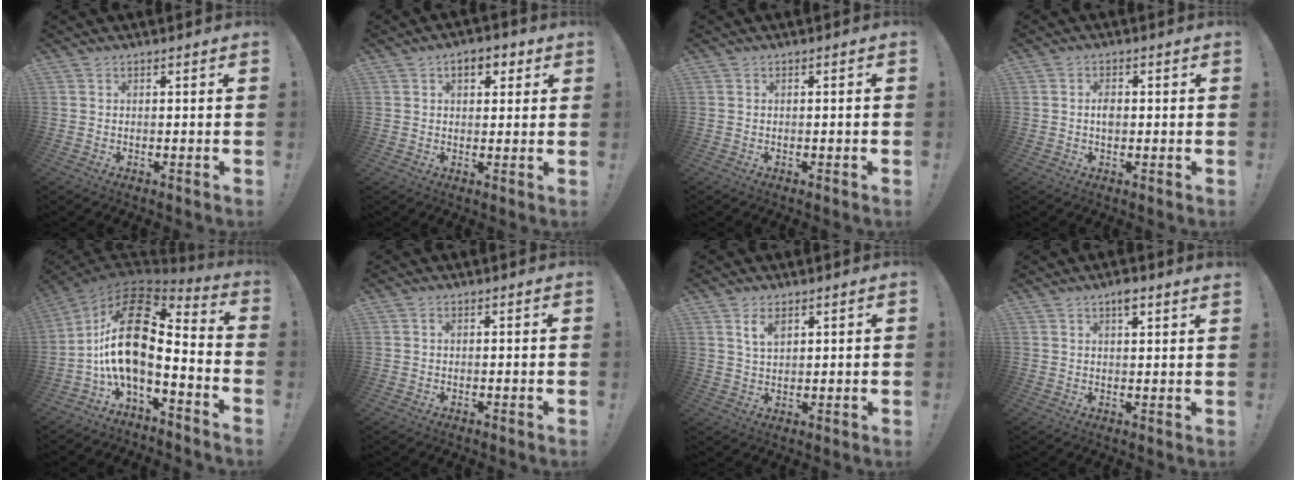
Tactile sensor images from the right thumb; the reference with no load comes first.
{"total": 5.3, "force": [2.1, 3.2, 3.6], "torque": [-0.043, 0.001, 0.032]}
{"total": 0.8, "force": [-0.5, -0.2, 0.6], "torque": [-0.010, 0.000, -0.008]}
{"total": 2.4, "force": [-0.3, 1.6, 1.8], "torque": [-0.035, 0.006, -0.007]}
{"total": 17.6, "force": [0.9, 7.9, 15.7], "torque": [-0.306, -0.005, 0.010]}
{"total": 0.6, "force": [0.0, 0.4, 0.4], "torque": [-0.005, 0.002, -0.002]}
{"total": 4.8, "force": [3.0, 2.5, 2.9], "torque": [-0.040, -0.011, 0.051]}
{"total": 3.4, "force": [2.2, 0.3, 2.5], "torque": [-0.036, -0.009, 0.033]}